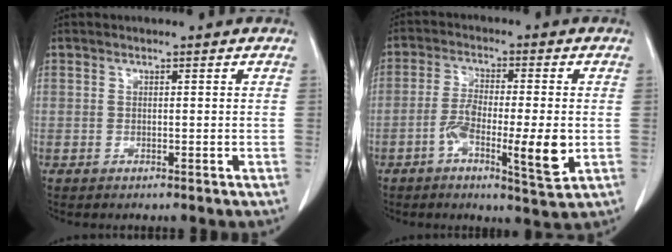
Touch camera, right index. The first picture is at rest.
{"total": 9.5, "force": [-2.5, 1.7, 9.0], "torque": [-0.153, -0.005, -0.042]}